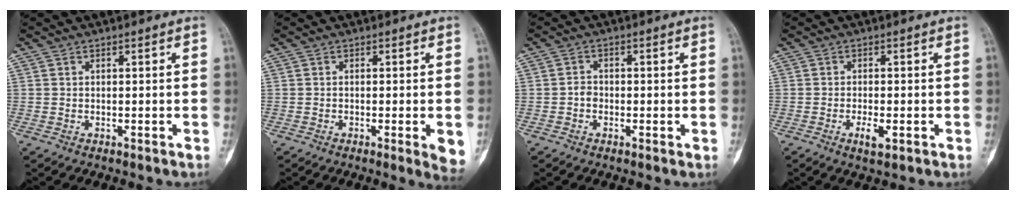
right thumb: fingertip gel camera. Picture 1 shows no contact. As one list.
[{"total": 4.6, "force": [-1.3, 0.7, 4.4], "torque": [-0.053, -0.010, -0.018]}, {"total": 2.0, "force": [-0.5, 1.5, 1.2], "torque": [-0.006, 0.006, -0.016]}, {"total": 3.0, "force": [-1.2, 1.1, 2.5], "torque": [-0.043, -0.001, -0.018]}]